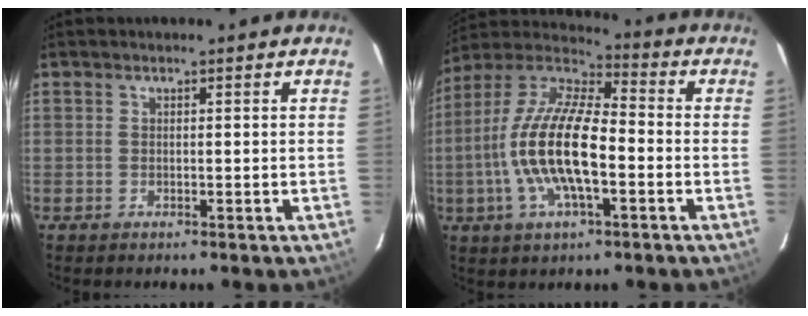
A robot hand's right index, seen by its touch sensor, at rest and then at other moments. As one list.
[{"total": 17.6, "force": [-3.6, 6.3, 16.1], "torque": [-0.318, -0.001, -0.077]}]